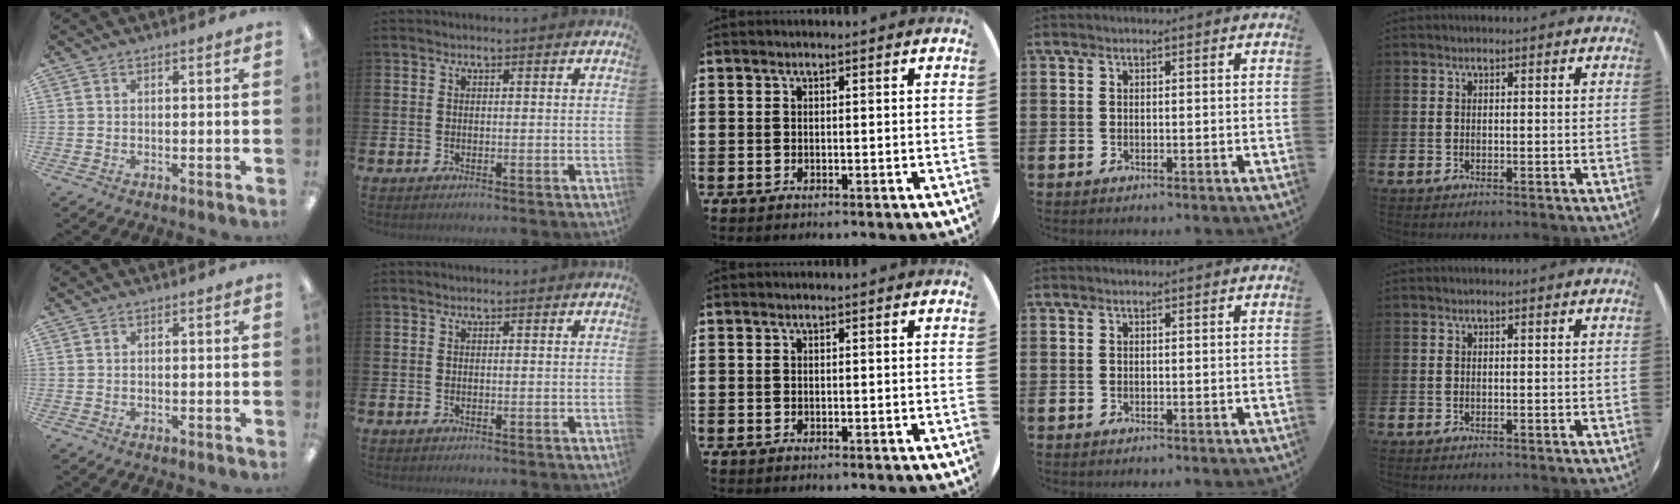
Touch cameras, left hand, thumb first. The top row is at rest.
{}